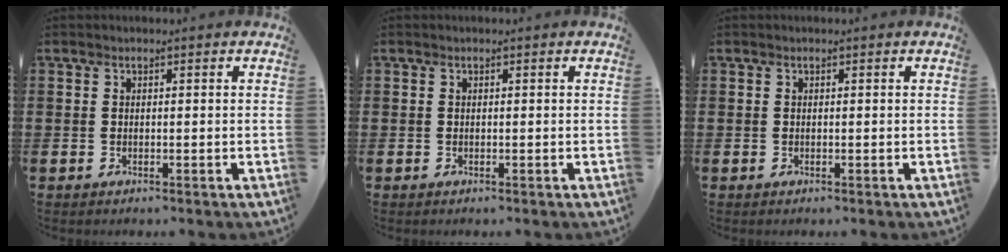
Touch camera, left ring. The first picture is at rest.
{"total": 0.0}
{"total": 0.0}